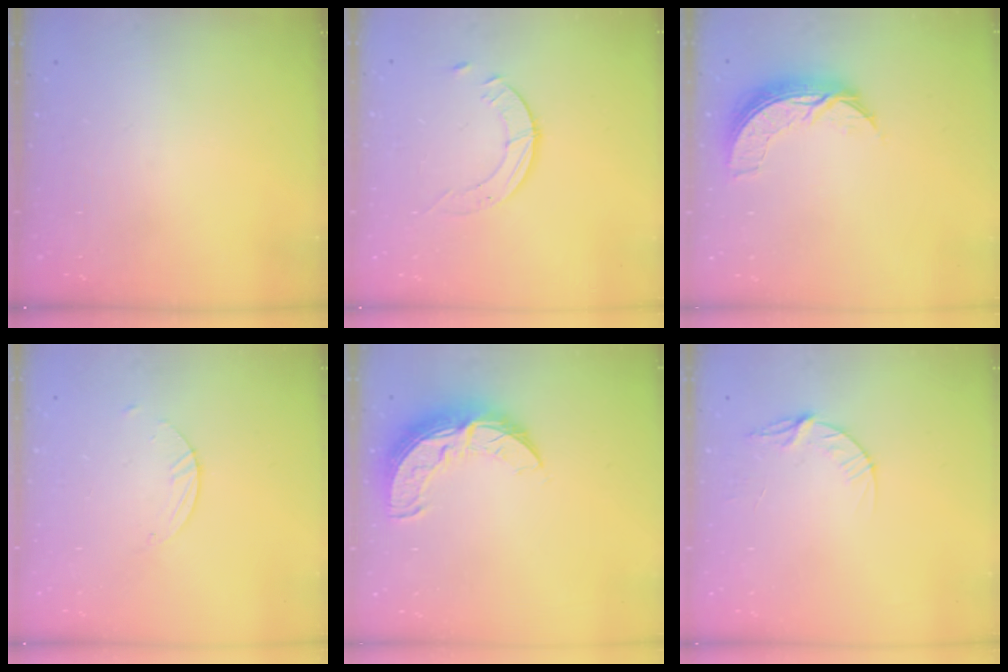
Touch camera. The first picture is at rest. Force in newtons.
{"total": 3.9, "press": 3.9, "slide": 0.4}
{"total": 8.2, "press": 8.1, "slide": 0.6}
{"total": 1.8, "press": 1.8, "slide": 0.1}
{"total": 12.2, "press": 12.2, "slide": 1.1}
{"total": 5.6, "press": 5.6, "slide": 0.6}